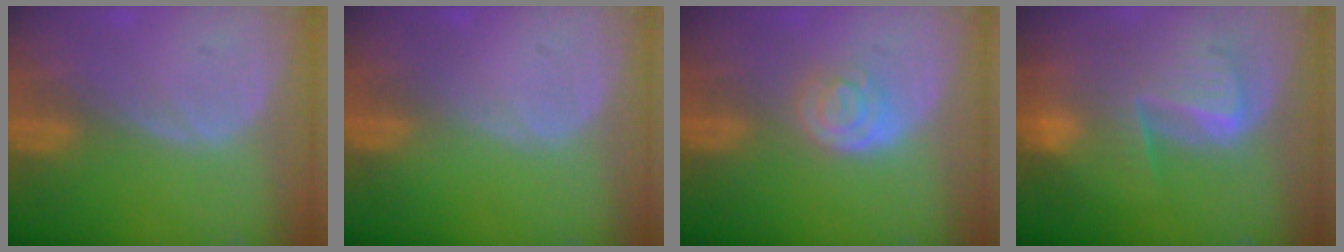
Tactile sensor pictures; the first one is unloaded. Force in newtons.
{"total": 0.0}
{"total": 4.1, "press": 3.7, "slide": 1.9}
{"total": 9.8, "press": 8.4, "slide": 4.9}